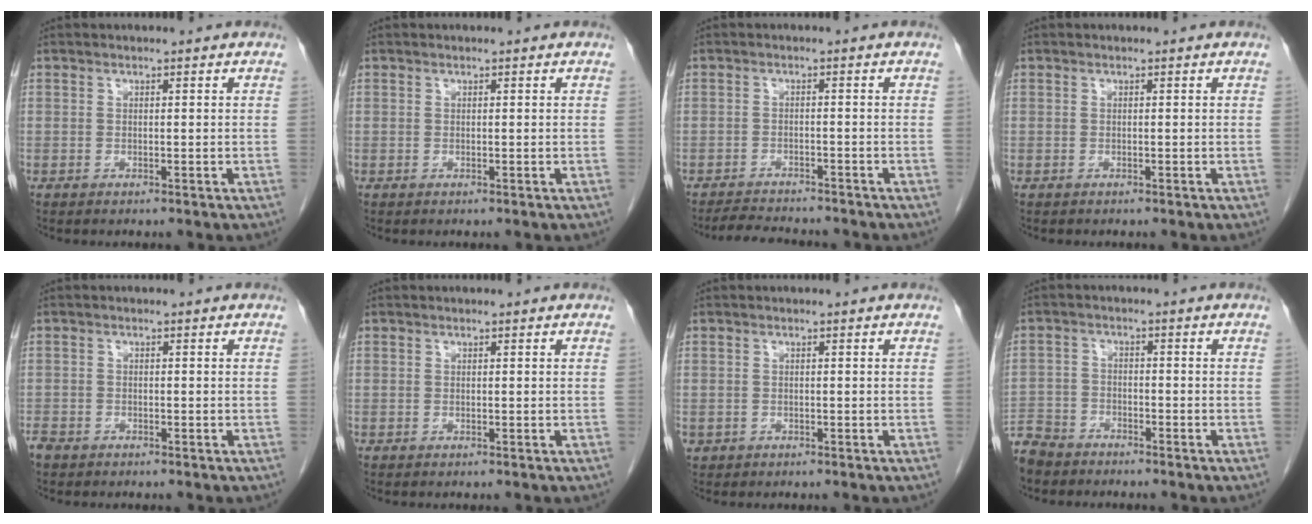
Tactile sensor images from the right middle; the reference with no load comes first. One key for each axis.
{"total": 0.0}
{"total": 6.1, "fx": -5.8, "fy": 0.9, "fz": 1.6, "tx": -0.026, "ty": -0.011, "tz": -0.091}
{"total": 0.0}
{"total": 2.0, "fx": -1.6, "fy": 1.0, "fz": 0.5, "tx": -0.013, "ty": -0.002, "tz": -0.028}
{"total": 0.0}
{"total": 0.9, "fx": -0.3, "fy": 0.8, "fz": 0.2, "tx": -0.006, "ty": 0.003, "tz": 0.002}
{"total": 7.0, "fx": -6.2, "fy": 2.9, "fz": 1.2, "tx": -0.028, "ty": -0.008, "tz": -0.118}